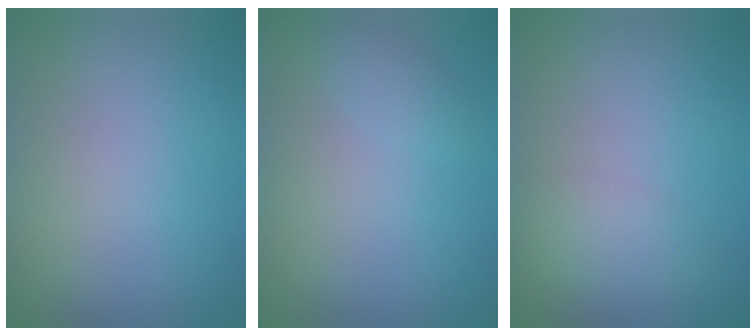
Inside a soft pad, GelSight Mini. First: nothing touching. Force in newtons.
{"total": 1.2, "press": 1.2, "slide": 0.1}
{"total": 2.3, "press": 2.3, "slide": 0.1}